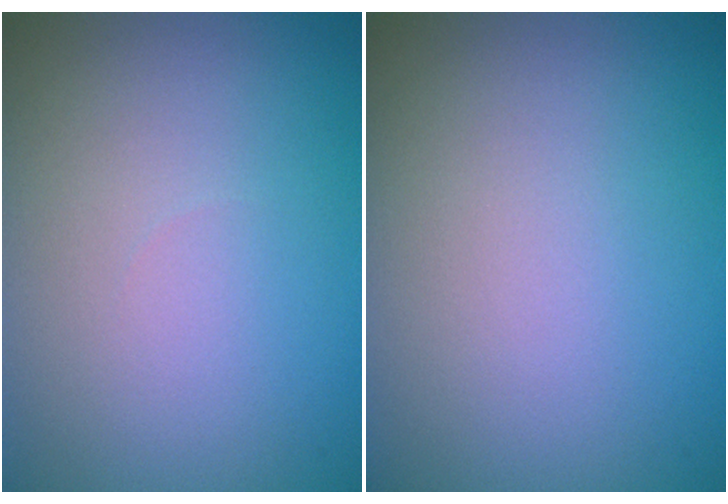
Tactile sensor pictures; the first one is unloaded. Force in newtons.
{"total": 0.0}